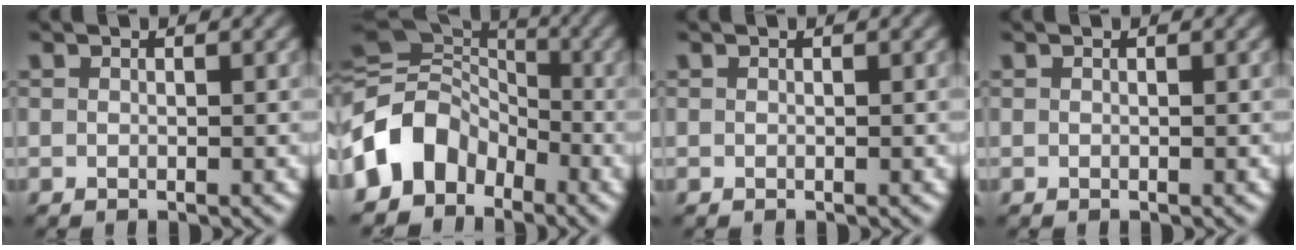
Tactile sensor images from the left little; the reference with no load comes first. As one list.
[{"total": 8.7, "force": [-3.9, 6.7, 4.1], "torque": [-0.069, 0.010, -0.093]}, {"total": 0.0}, {"total": 0.0}]